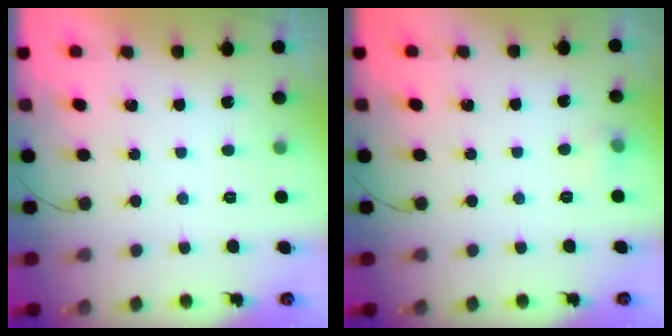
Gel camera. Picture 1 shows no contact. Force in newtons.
{"total": 3.6, "press": 3.3, "slide": 1.4}